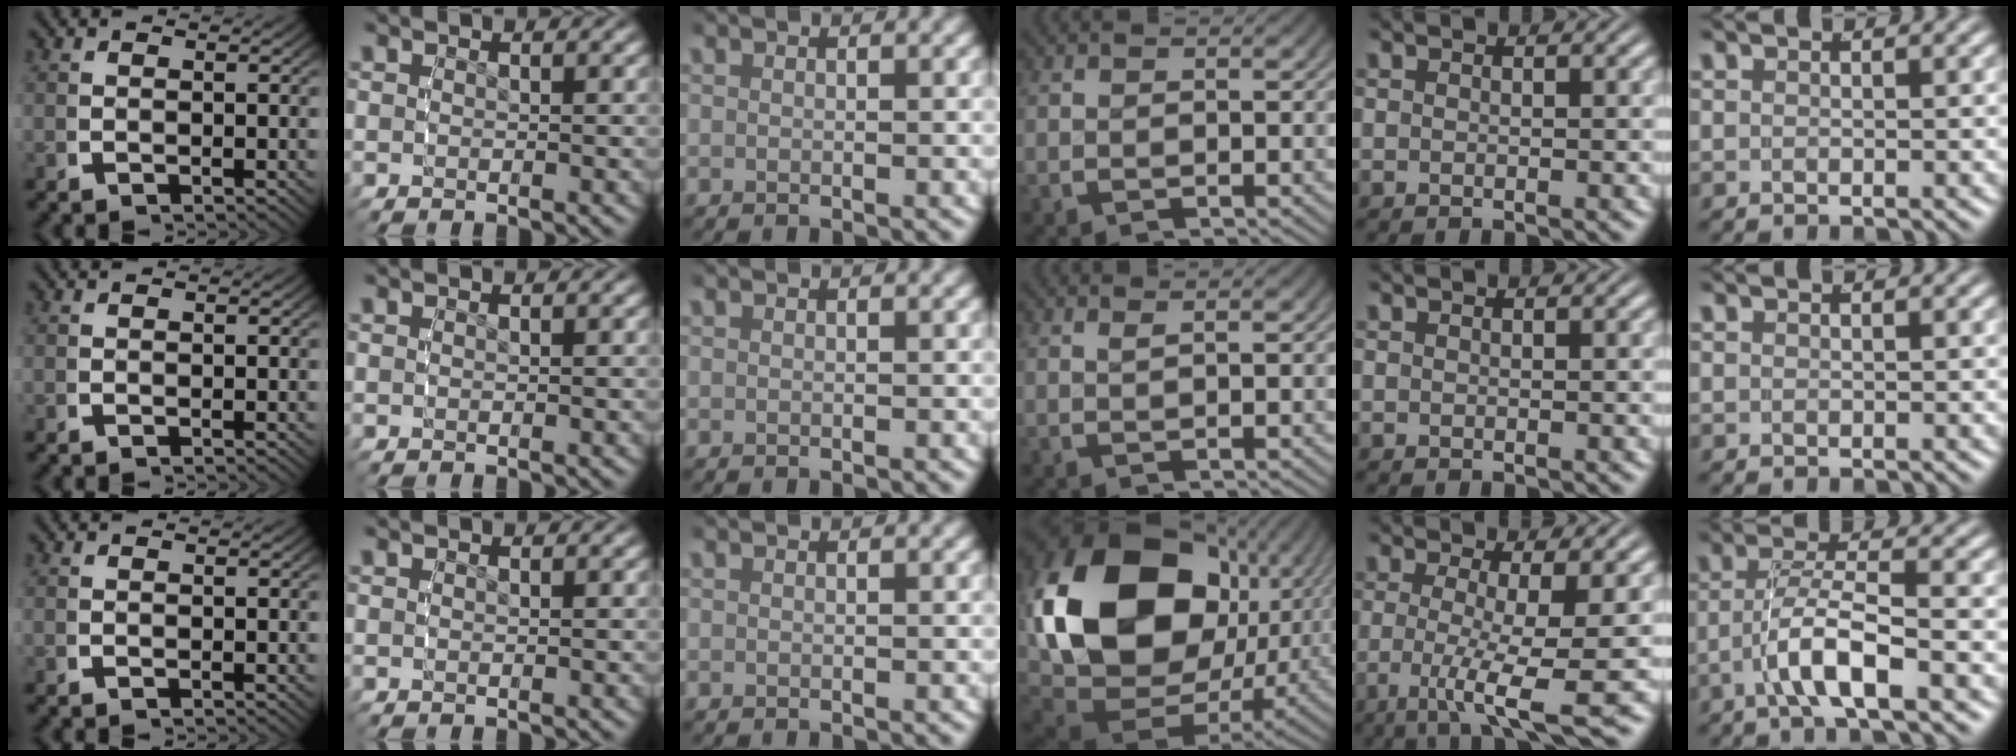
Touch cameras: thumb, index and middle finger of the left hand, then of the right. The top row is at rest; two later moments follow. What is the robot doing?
{"motion": "grasp_and_lifting", "object": "bowl"}